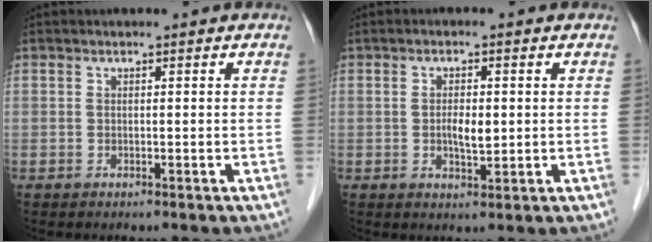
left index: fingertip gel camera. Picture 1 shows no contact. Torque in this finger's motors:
{"motor_torque": [0.19, 0.14, 0.07, 0.04]}